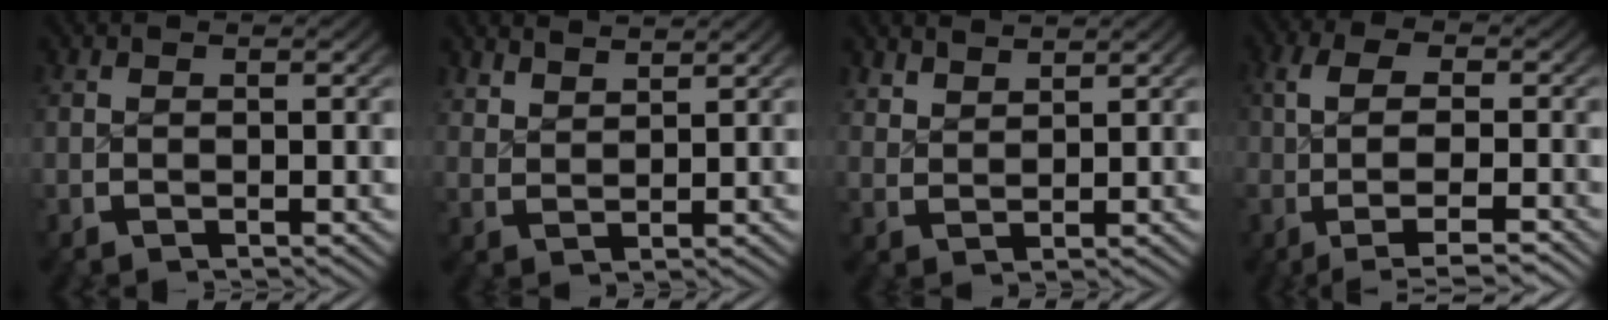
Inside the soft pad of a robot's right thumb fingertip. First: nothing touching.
{"total": 2.9, "force": [2.8, 0.4, 0.3], "torque": [-0.004, 0.002, 0.060]}
{"total": 2.5, "force": [2.5, 0.4, 0.2], "torque": [-0.003, 0.002, 0.055]}
{"total": 6.9, "force": [-1.3, 3.4, 5.8], "torque": [-0.103, -0.010, -0.019]}